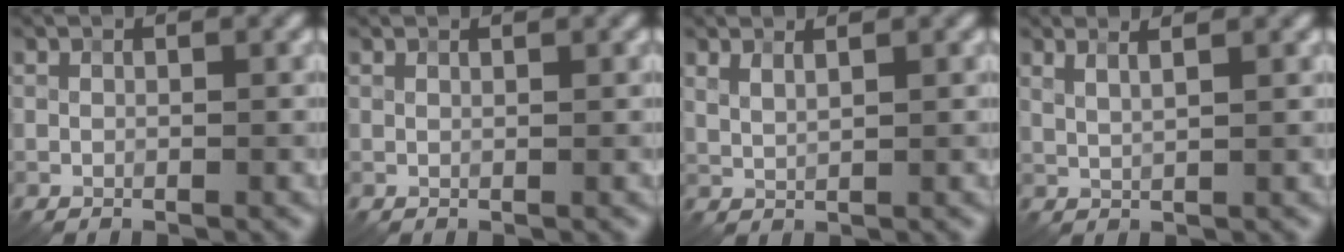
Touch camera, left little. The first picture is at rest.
{"total": 0.6, "force": [0.6, 0.0, 0.3], "torque": [-0.006, -0.003, 0.004]}
{"total": 1.6, "force": [1.1, 0.4, 1.0], "torque": [-0.024, -0.003, 0.023]}
{"total": 3.0, "force": [1.8, 1.0, 2.1], "torque": [-0.020, 0.008, 0.012]}